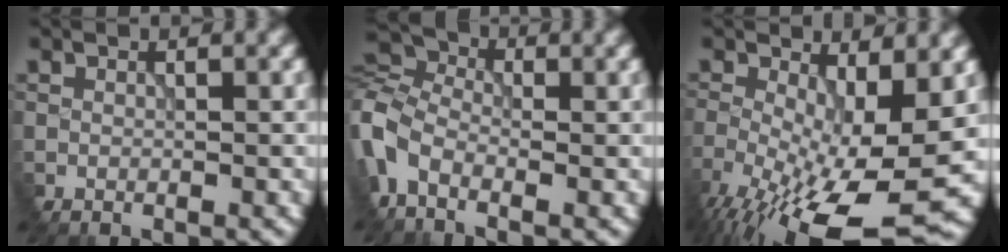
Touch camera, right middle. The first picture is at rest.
{"total": 5.8, "force": [-2.7, 3.4, 3.8], "torque": [-0.094, -0.001, -0.075]}
{"total": 13.2, "force": [-5.2, 4.2, 11.3], "torque": [-0.205, -0.027, -0.082]}